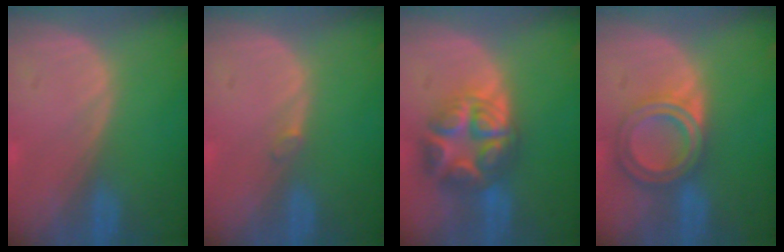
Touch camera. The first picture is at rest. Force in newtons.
{"total": 0.7, "press": 0.7, "slide": 0.2}
{"total": 8.6, "press": 8.6, "slide": 0.6}
{"total": 6.9, "press": 6.1, "slide": 3.1}